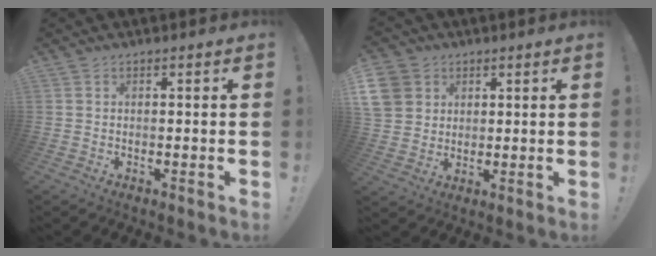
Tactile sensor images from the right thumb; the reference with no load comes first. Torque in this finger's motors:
{"motor_torque": [0.22, 1.45, -0.13, 0.32, 0.02]}